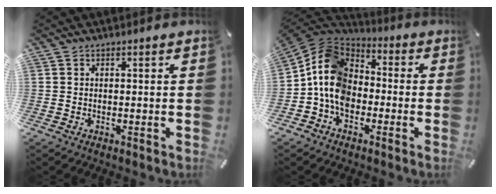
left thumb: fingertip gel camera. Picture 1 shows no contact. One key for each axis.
{"total": 13.2, "fx": -2.9, "fy": 10.5, "fz": 7.5, "tx": -0.181, "ty": 0.028, "tz": -0.057}